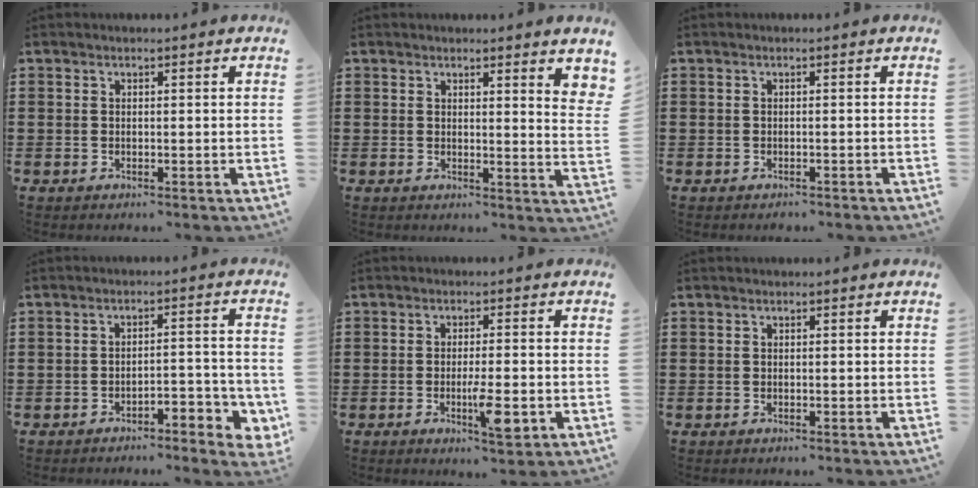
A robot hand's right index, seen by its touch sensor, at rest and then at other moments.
{"total": 2.2, "force": [1.9, -0.1, 1.1], "torque": [-0.022, -0.004, 0.033]}
{"total": 0.6, "force": [-0.5, 0.0, 0.2], "torque": [-0.005, -0.003, -0.010]}
{"total": 3.5, "force": [-2.7, 0.9, 2.0], "torque": [-0.036, 0.010, -0.054]}
{"total": 5.9, "force": [-1.8, 1.3, 5.5], "torque": [-0.093, -0.008, -0.028]}
{"total": 0.0}